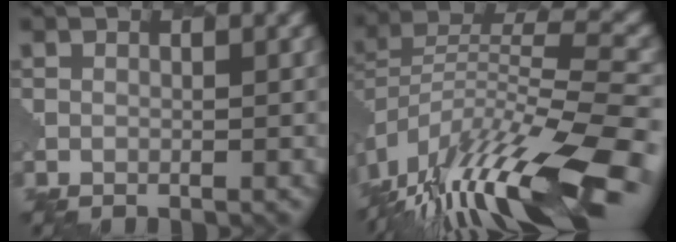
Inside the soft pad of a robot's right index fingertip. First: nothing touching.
{"total": 14.3, "force": [-9.3, 4.0, 10.1], "torque": [-0.194, 0.018, -0.158]}